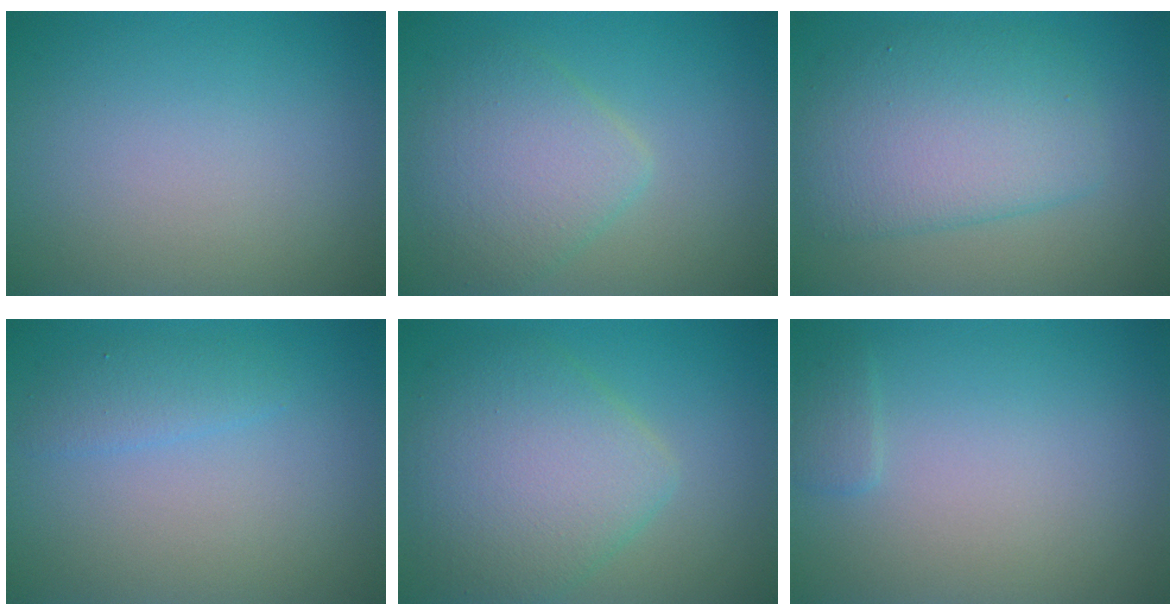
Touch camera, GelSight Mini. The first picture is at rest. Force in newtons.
{"total": 4.5, "press": 4.5, "slide": 0.1}
{"total": 6.3, "press": 6.3, "slide": 0.2}
{"total": 1.6, "press": 1.6, "slide": 0.1}
{"total": 6.6, "press": 6.6, "slide": 0.1}
{"total": 0.9, "press": 0.9, "slide": 0.1}